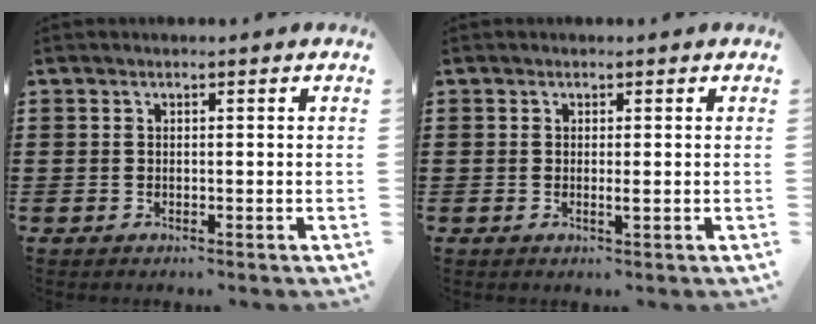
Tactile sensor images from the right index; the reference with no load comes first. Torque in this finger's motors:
{"motor_torque": [0.79, -0.26, 0.31, 0.07]}